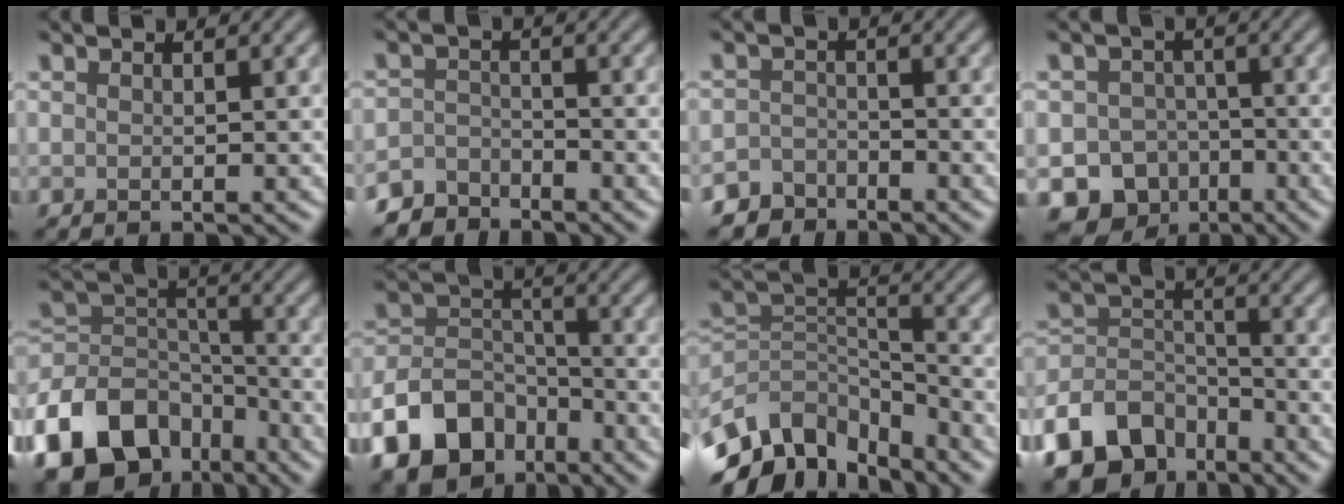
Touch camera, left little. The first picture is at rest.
{"total": 3.6, "force": [-3.3, 1.4, 0.2], "torque": [0.005, 0.000, -0.069]}
{"total": 3.7, "force": [-3.2, 1.9, 0.0], "torque": [0.018, 0.000, -0.057]}
{"total": 11.6, "force": [-6.9, 9.1, 2.2], "torque": [-0.011, -0.050, -0.120]}
{"total": 11.8, "force": [-7.0, 7.6, 5.7], "torque": [-0.113, 0.007, -0.141]}
{"total": 9.3, "force": [-5.9, 5.9, 4.0], "torque": [-0.061, 0.003, -0.120]}
{"total": 9.8, "force": [-7.1, 5.2, 4.3], "torque": [-0.078, 0.002, -0.137]}
{"total": 9.8, "force": [-7.0, 5.9, 3.5], "torque": [-0.058, 0.000, -0.133]}